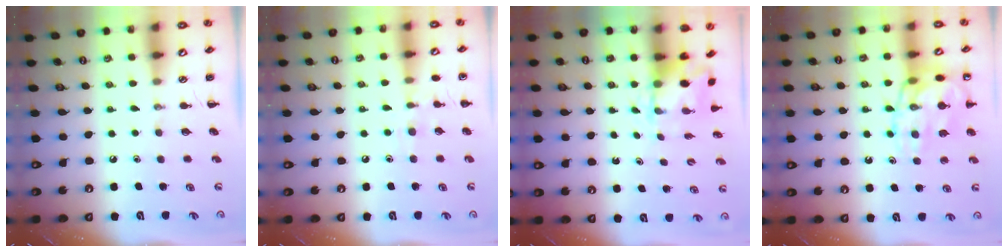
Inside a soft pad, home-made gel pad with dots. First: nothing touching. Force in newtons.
{"total": 6.9, "press": 6.7, "slide": 1.9}
{"total": 2.7, "press": 2.5, "slide": 0.9}
{"total": 16.1, "press": 16.0, "slide": 1.9}